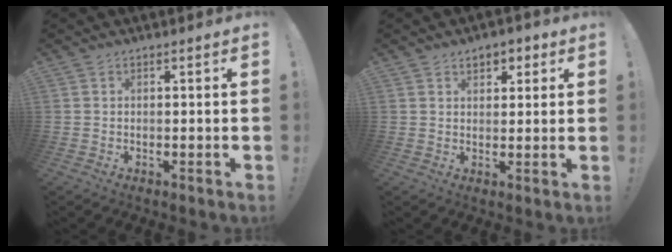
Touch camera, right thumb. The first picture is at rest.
{"total": 3.9, "force": [1.9, 2.9, 1.9], "torque": [-0.019, -0.002, 0.031]}